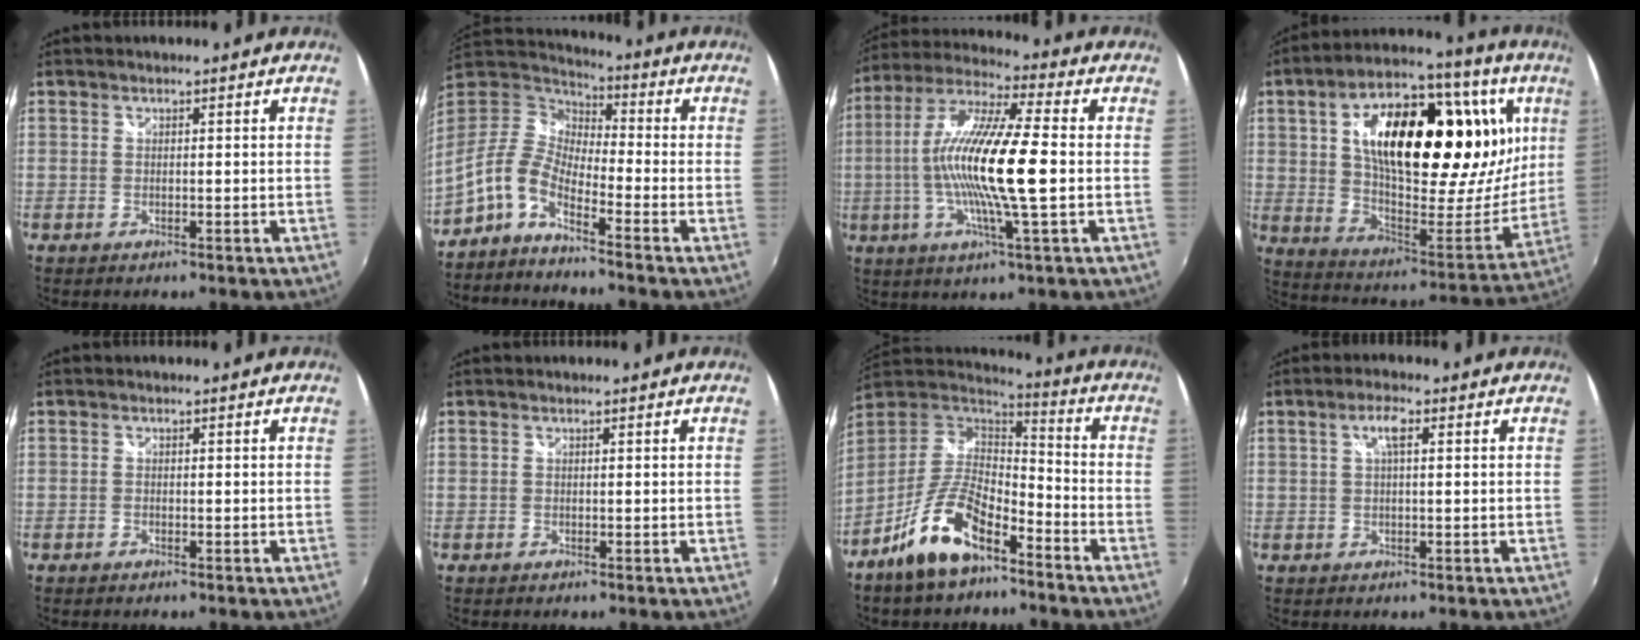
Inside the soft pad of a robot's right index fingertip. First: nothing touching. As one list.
[{"total": 8.0, "force": [-5.1, 2.6, 5.6], "torque": [-0.109, 0.004, -0.115]}, {"total": 17.1, "force": [-1.5, 1.4, 17.0], "torque": [-0.316, -0.001, -0.039]}, {"total": 32.5, "force": [9.6, 15.8, 26.7], "torque": [-0.439, 0.034, 0.163]}, {"total": 0.6, "force": [-0.5, 0.3, 0.1], "torque": [-0.003, -0.003, -0.011]}, {"total": 0.0}, {"total": 15.1, "force": [-9.4, 5.9, 10.2], "torque": [-0.217, -0.004, -0.177]}, {"total": 3.1, "force": [0.9, 0.7, 2.8], "torque": [-0.054, 0.006, 0.015]}]